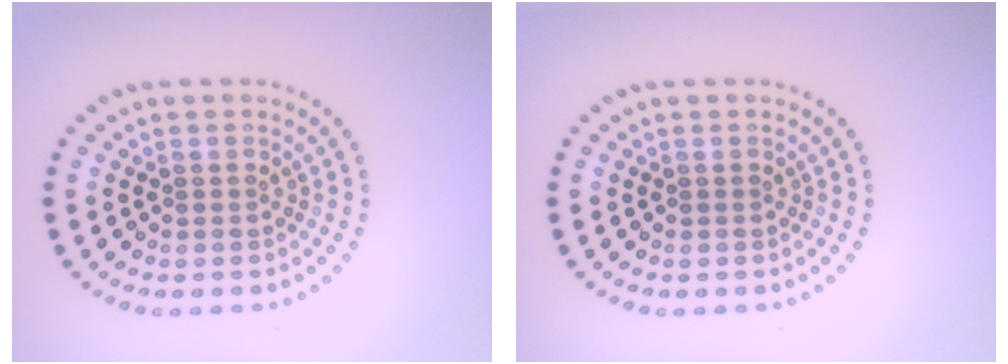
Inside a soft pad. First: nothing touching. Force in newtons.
{"total": 0.0}